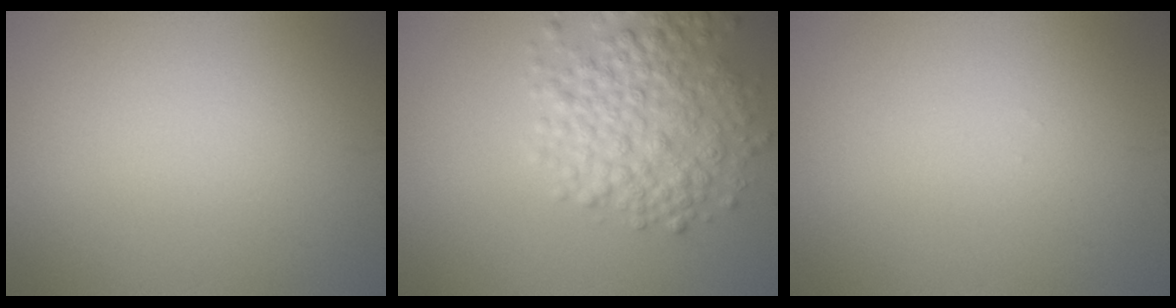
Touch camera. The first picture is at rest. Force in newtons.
{"total": 5.7, "press": 5.7, "slide": 0.3}
{"total": 0.0}